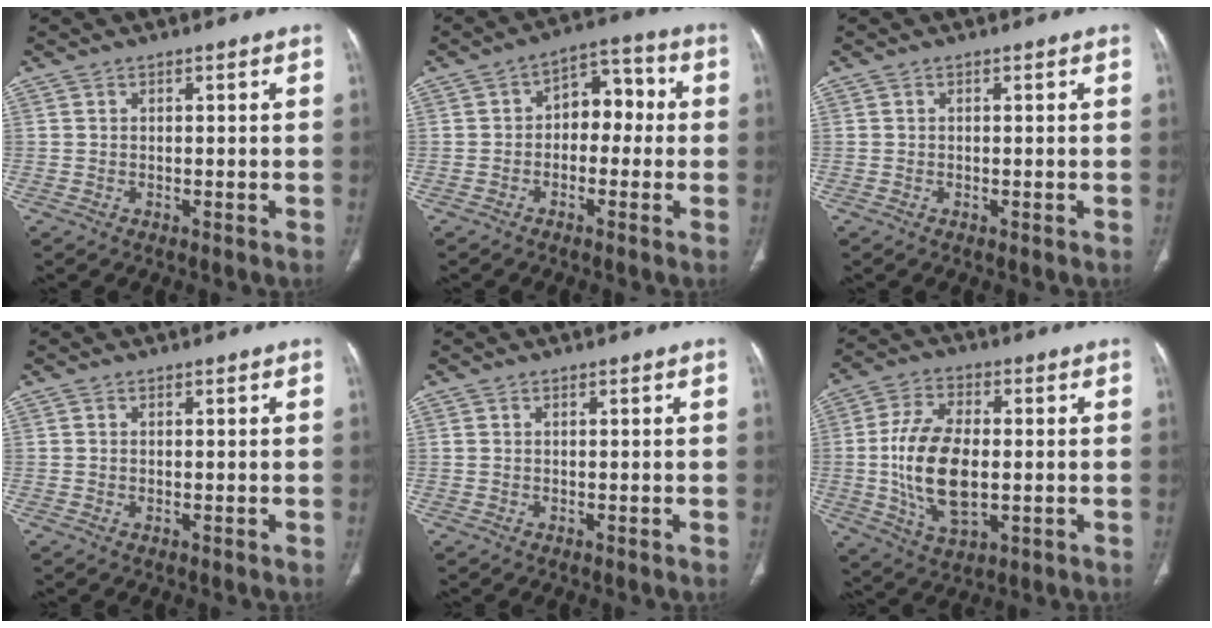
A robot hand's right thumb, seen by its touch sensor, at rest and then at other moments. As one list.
[{"total": 7.8, "force": [-0.3, 5.3, 5.8], "torque": [-0.044, 0.037, -0.018]}, {"total": 0.0}, {"total": 0.0}, {"total": 0.0}, {"total": 15.2, "force": [-0.9, 8.1, 12.8], "torque": [-0.244, -0.002, -0.011]}]